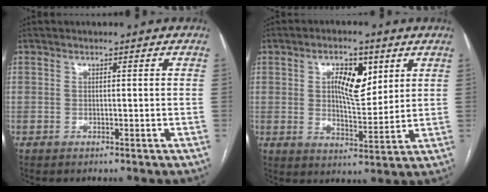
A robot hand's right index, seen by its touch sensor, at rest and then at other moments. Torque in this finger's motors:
{"motor_torque": [0.65, 0.39, 0.23, 0.12]}